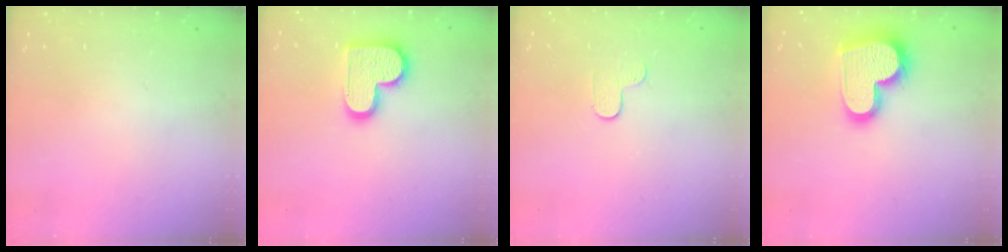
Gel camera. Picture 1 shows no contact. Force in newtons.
{"total": 14.4, "press": 14.4, "slide": 1.0}
{"total": 4.9, "press": 4.9, "slide": 0.5}
{"total": 20.9, "press": 20.8, "slide": 1.6}